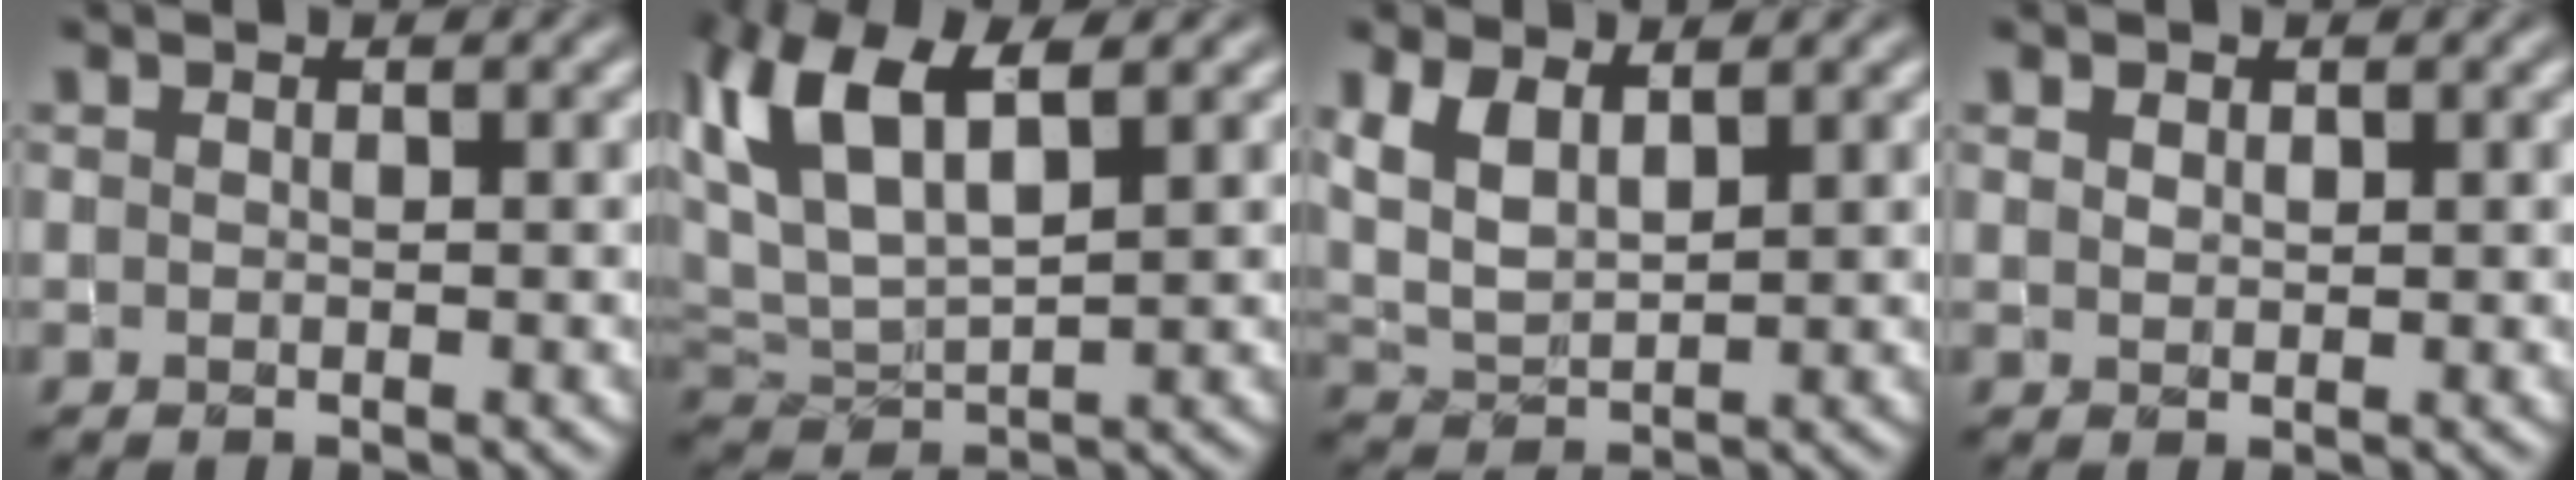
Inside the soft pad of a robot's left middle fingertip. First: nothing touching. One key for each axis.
{"total": 7.3, "fx": 3.3, "fy": 3.2, "fz": 5.7, "tx": -0.128, "ty": 0.015, "tz": 0.057}
{"total": 4.2, "fx": 2.1, "fy": 2.0, "fz": 3.0, "tx": -0.077, "ty": 0.000, "tz": 0.043}
{"total": 0.8, "fx": 0.6, "fy": 0.5, "fz": 0.3, "tx": -0.008, "ty": 0.000, "tz": 0.011}